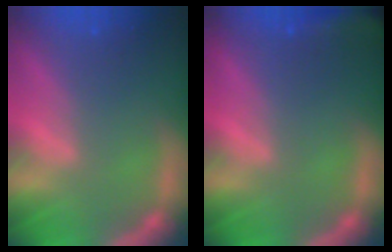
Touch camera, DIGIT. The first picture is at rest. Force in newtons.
{"total": 6.0}